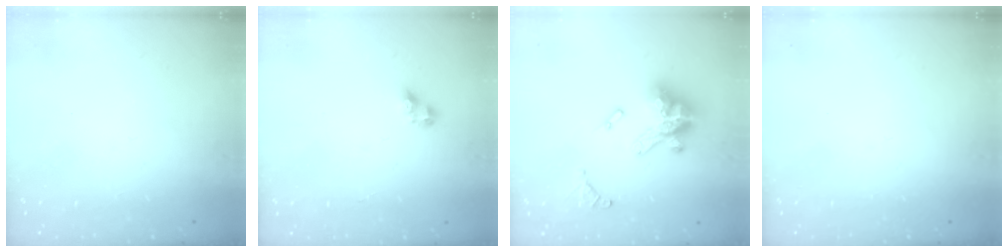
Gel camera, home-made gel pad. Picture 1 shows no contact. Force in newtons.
{"total": 3.9, "press": 3.8, "slide": 0.4}
{"total": 15.9, "press": 15.8, "slide": 2.0}
{"total": 0.0}